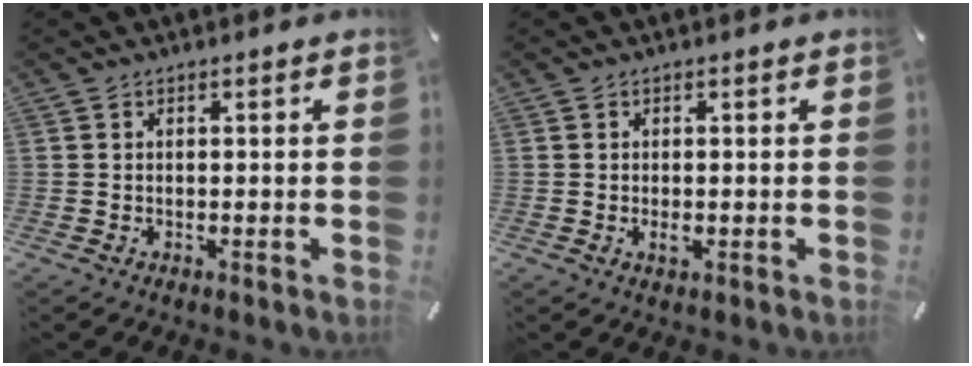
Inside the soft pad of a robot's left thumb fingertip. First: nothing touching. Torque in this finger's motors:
{"motor_torque": [0.15, 0.50, -0.09, 0.17, 0.00]}